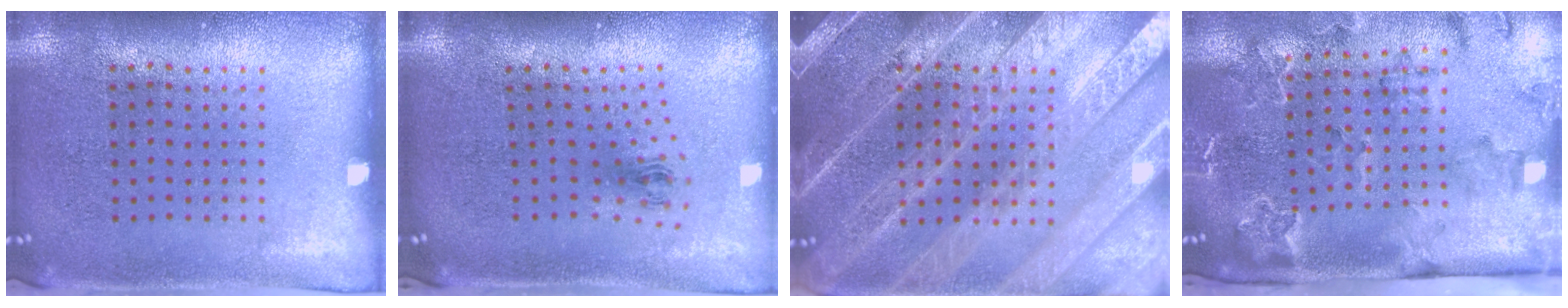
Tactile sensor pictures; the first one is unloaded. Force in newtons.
{"total": 1.0, "press": 0.5, "slide": 0.9}
{"total": 5.9, "press": 5.8, "slide": 0.7}
{"total": 2.3, "press": 2.3, "slide": 0.4}